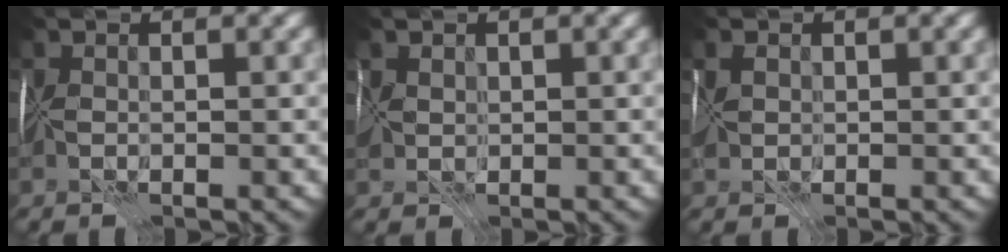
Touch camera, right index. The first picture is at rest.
{"total": 2.1, "force": [0.6, 1.5, 1.4], "torque": [-0.028, 0.002, 0.011]}
{"total": 1.3, "force": [0.1, 0.8, 1.0], "torque": [-0.011, -0.001, 0.001]}